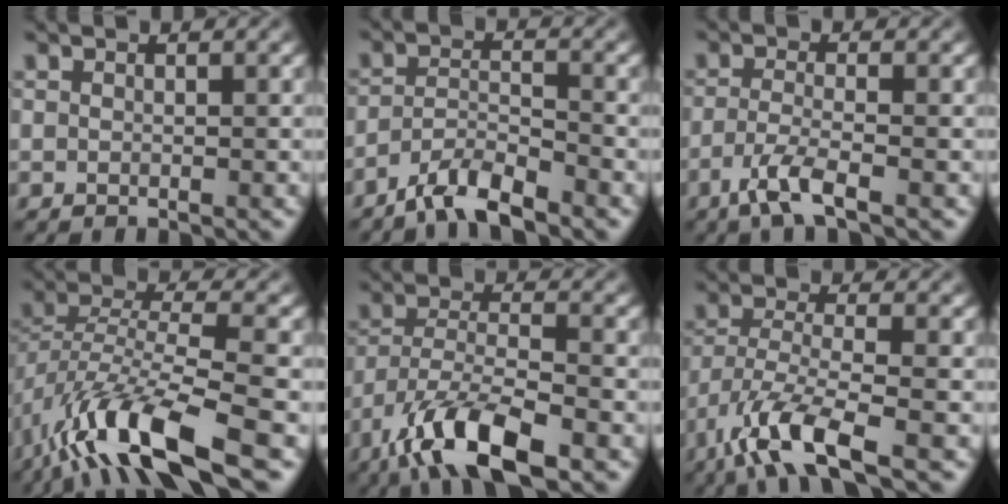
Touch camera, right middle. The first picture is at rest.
{"total": 4.6, "force": [-3.8, 0.9, 2.4], "torque": [-0.047, 0.000, -0.077]}
{"total": 3.4, "force": [-2.0, 0.6, 2.7], "torque": [-0.058, -0.001, -0.049]}
{"total": 11.2, "force": [-6.6, 3.0, 8.5], "torque": [-0.163, -0.001, -0.129]}
{"total": 8.8, "force": [-5.6, 2.8, 6.3], "torque": [-0.118, -0.002, -0.110]}
{"total": 7.1, "force": [-4.4, 1.8, 5.3], "torque": [-0.108, -0.007, -0.092]}